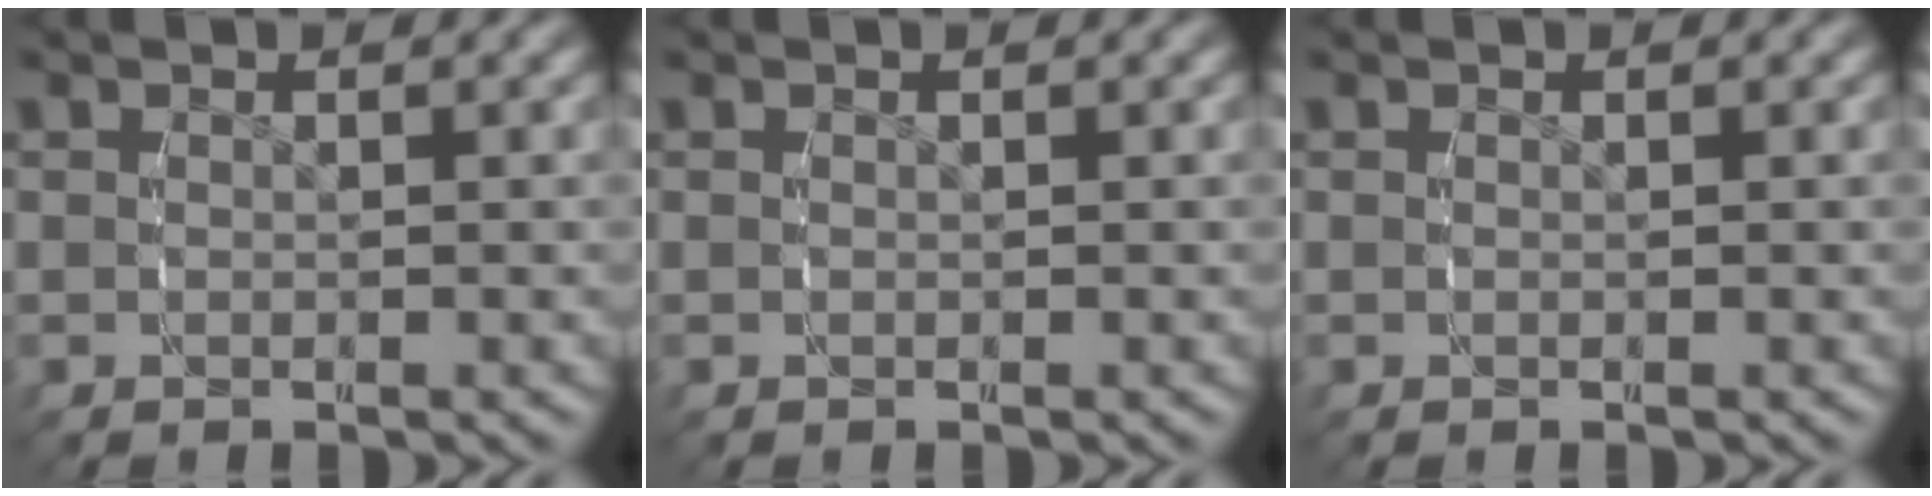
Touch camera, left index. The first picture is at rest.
{"total": 0.0}
{"total": 0.0}